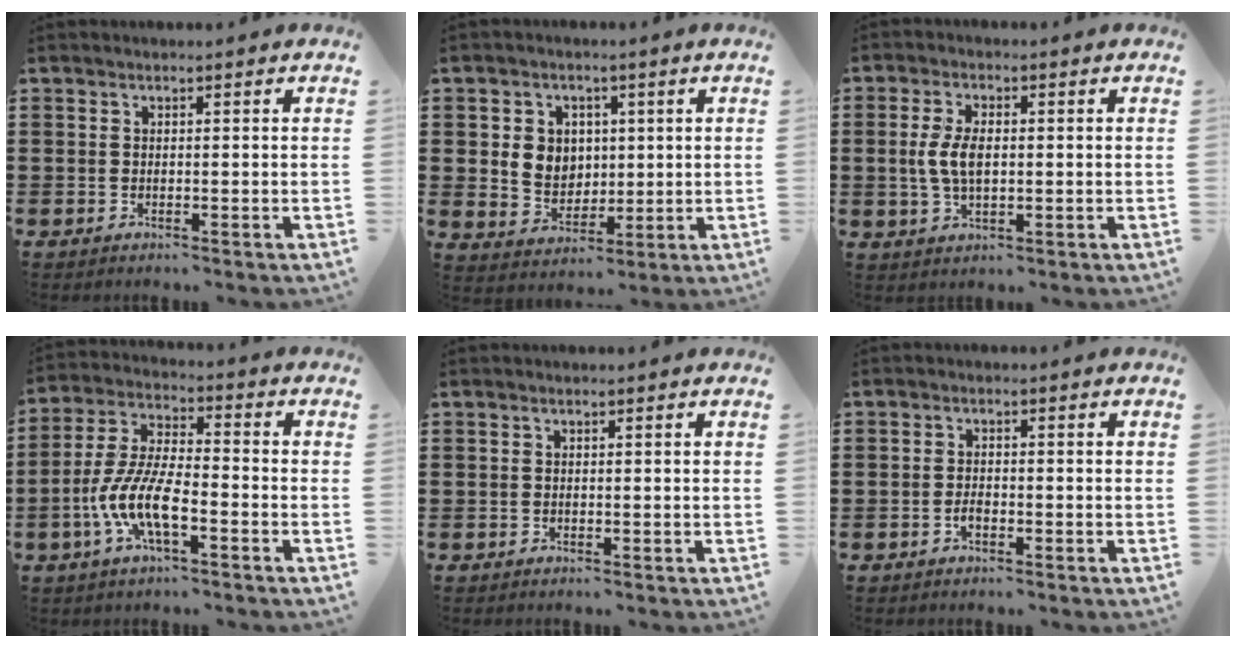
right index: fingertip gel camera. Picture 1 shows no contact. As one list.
[{"total": 5.2, "force": [1.4, 4.9, 1.4], "torque": [-0.041, 0.012, 0.023]}, {"total": 5.3, "force": [0.3, 2.8, 4.5], "torque": [-0.106, 0.003, -0.001]}, {"total": 9.4, "force": [-3.9, 3.0, 8.0], "torque": [-0.194, -0.011, -0.081]}, {"total": 0.0}, {"total": 1.5, "force": [-0.9, 0.9, 0.9], "torque": [-0.020, -0.002, -0.015]}]